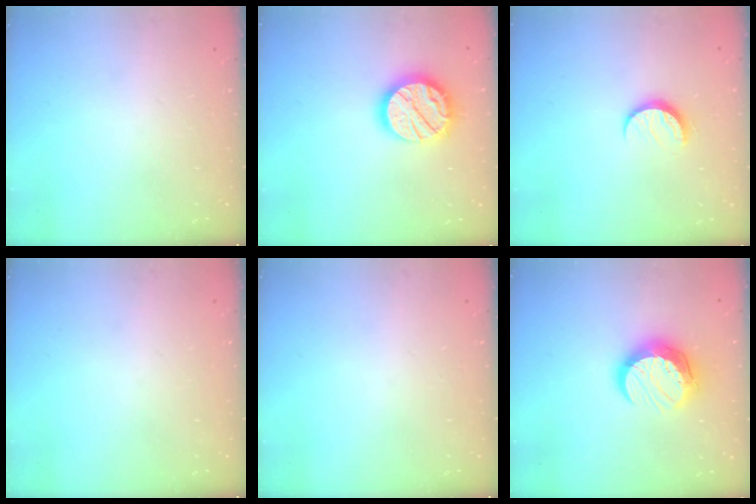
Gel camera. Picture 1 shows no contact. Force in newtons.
{"total": 16.8, "press": 16.7, "slide": 1.2}
{"total": 7.3, "press": 7.2, "slide": 0.7}
{"total": 0.0}
{"total": 0.0}
{"total": 12.5, "press": 12.5, "slide": 0.9}